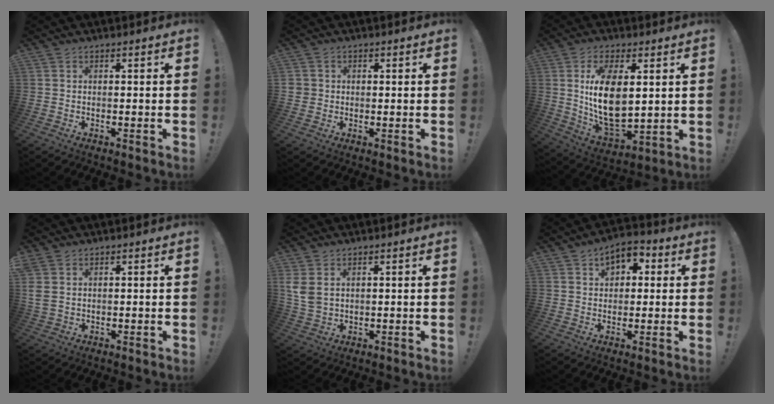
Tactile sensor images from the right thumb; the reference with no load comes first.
{"total": 2.1, "force": [0.2, 2.1, 0.5], "torque": [-0.005, 0.003, 0.004]}
{"total": 16.1, "force": [3.9, 8.4, 13.1], "torque": [-0.250, -0.030, 0.065]}
{"total": 4.2, "force": [1.7, 2.9, 2.4], "torque": [-0.047, -0.003, 0.036]}
{"total": 5.6, "force": [2.5, 3.7, 3.4], "torque": [-0.076, -0.011, 0.050]}
{"total": 6.5, "force": [2.5, 4.9, 3.4], "torque": [-0.048, -0.002, 0.045]}